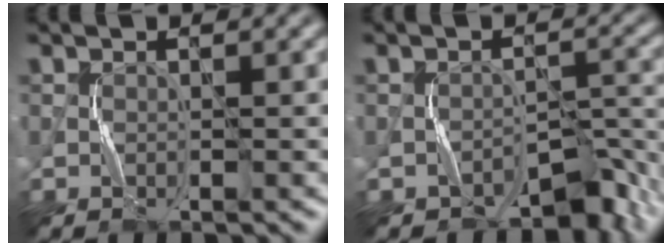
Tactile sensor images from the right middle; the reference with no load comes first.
{"total": 5.0, "force": [-3.9, 2.1, 2.3], "torque": [-0.018, 0.000, -0.058]}